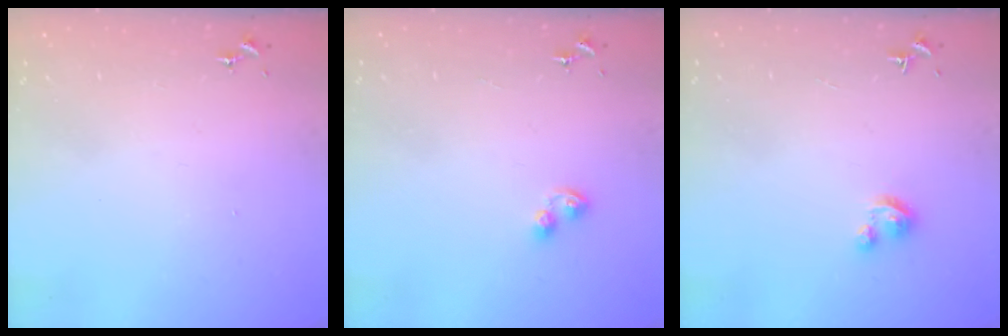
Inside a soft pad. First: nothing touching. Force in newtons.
{"total": 4.5, "press": 4.4, "slide": 0.4}
{"total": 4.4, "press": 4.4, "slide": 0.4}